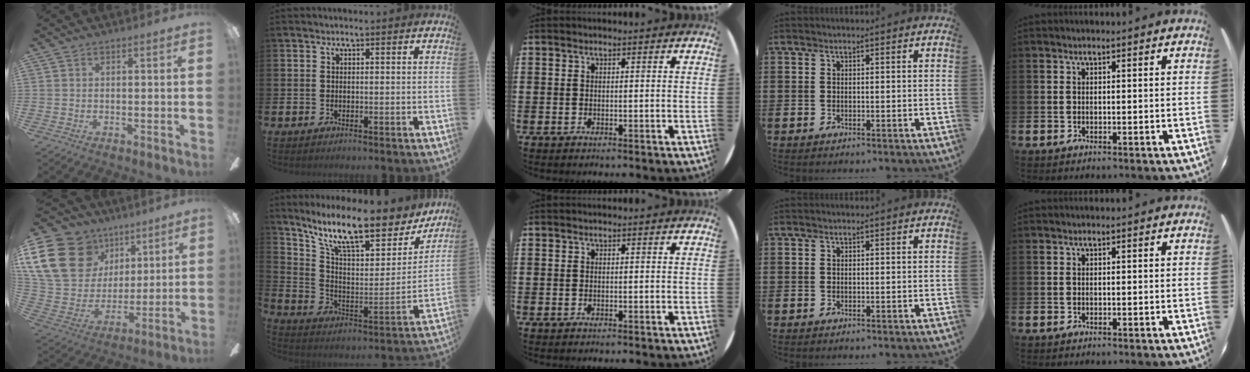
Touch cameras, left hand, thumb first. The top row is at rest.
{"thumb": {"total": 22.7, "force": [10.1, 17.0, 11.1], "torque": [-0.236, -0.032, 0.200]}, "index": {"total": 13.7, "force": [10.7, 4.0, 7.5], "torque": [-0.164, -0.071, 0.182]}}